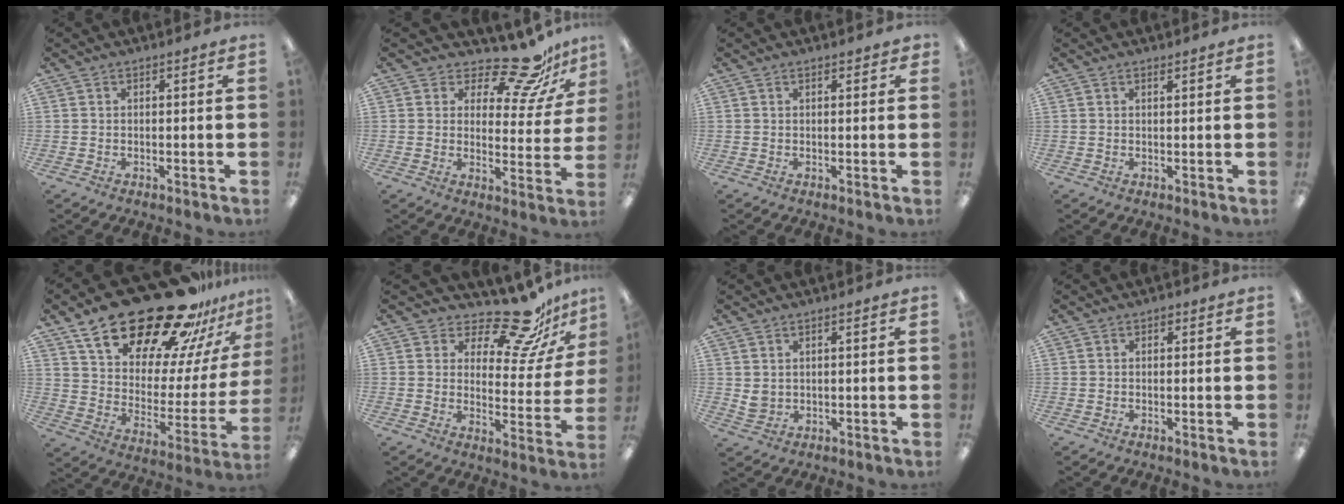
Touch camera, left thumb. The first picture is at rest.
{"total": 14.6, "force": [12.2, 4.4, 6.7], "torque": [-0.106, -0.091, 0.211]}
{"total": 1.5, "force": [1.0, 0.8, 0.8], "torque": [-0.009, -0.001, 0.016]}
{"total": 0.9, "force": [0.8, 0.2, 0.4], "torque": [-0.009, 0.000, 0.015]}
{"total": 29.2, "force": [21.9, 12.2, 15.0], "torque": [-0.228, -0.148, 0.385]}
{"total": 16.2, "force": [13.3, 5.1, 7.8], "torque": [-0.123, -0.099, 0.225]}
{"total": 2.8, "force": [1.5, 2.1, 1.0], "torque": [-0.014, -0.003, 0.027]}
{"total": 0.9, "force": [0.5, 0.6, 0.5], "torque": [-0.002, 0.000, 0.006]}